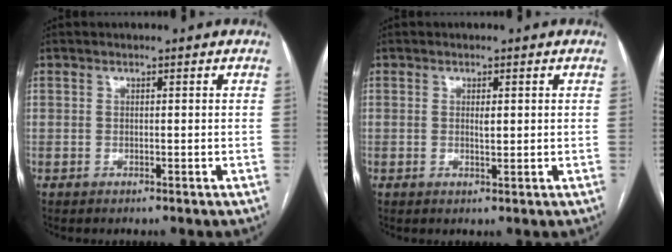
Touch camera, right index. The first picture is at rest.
{"total": 1.5, "force": [0.3, 0.5, 1.4], "torque": [-0.024, -0.002, 0.007]}